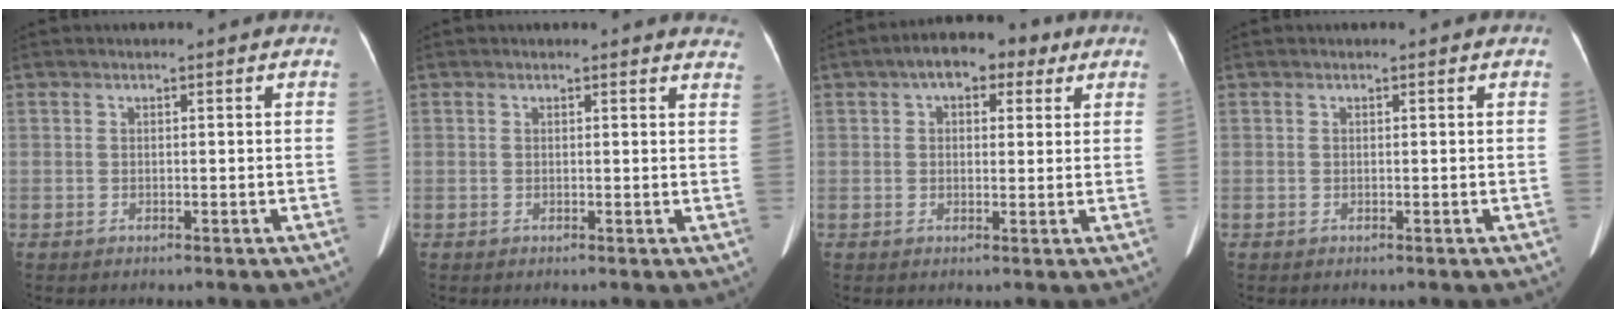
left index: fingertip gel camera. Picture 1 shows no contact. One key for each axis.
{"total": 5.5, "fx": 5.4, "fy": 1.2, "fz": 0.5, "tx": 0.021, "ty": -0.020, "tz": 0.023}
{"total": 7.5, "fx": 3.9, "fy": 3.8, "fz": 5.1, "tx": -0.073, "ty": 0.035, "tz": 0.053}
{"total": 0.0}